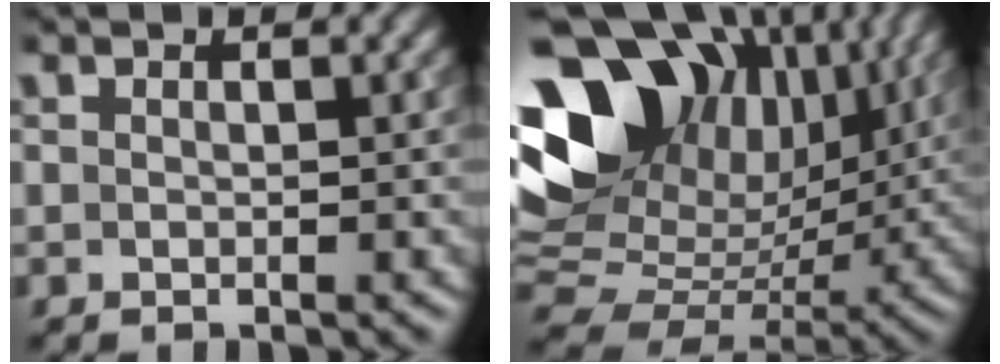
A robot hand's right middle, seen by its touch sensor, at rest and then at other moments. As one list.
[{"total": 19.5, "force": [6.3, 14.4, 11.6], "torque": [-0.199, 0.018, 0.130]}]